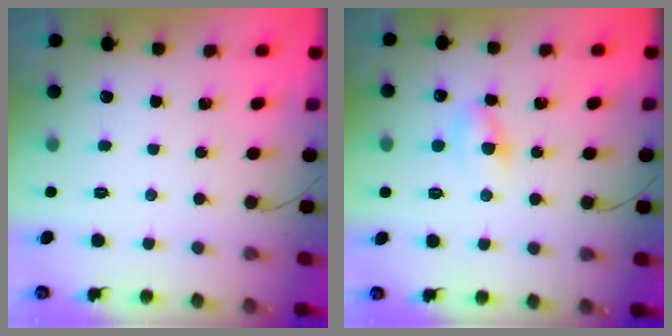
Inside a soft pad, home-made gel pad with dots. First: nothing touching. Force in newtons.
{"total": 3.9, "press": 3.6, "slide": 1.3}